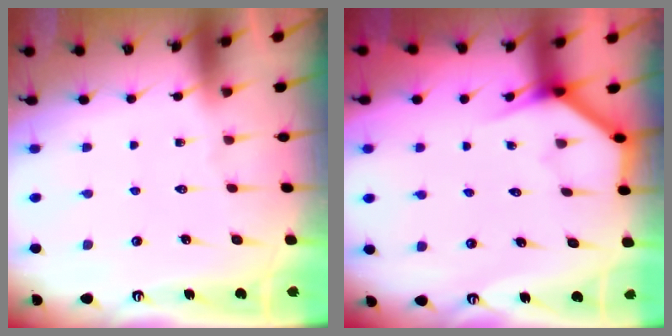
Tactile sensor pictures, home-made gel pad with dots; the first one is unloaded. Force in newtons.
{"total": 3.6, "press": 3.6, "slide": 0.3}